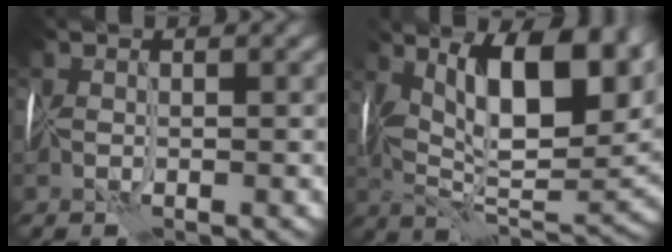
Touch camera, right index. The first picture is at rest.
{"total": 12.8, "force": [5.1, 5.1, 10.6], "torque": [-0.159, 0.011, 0.086]}